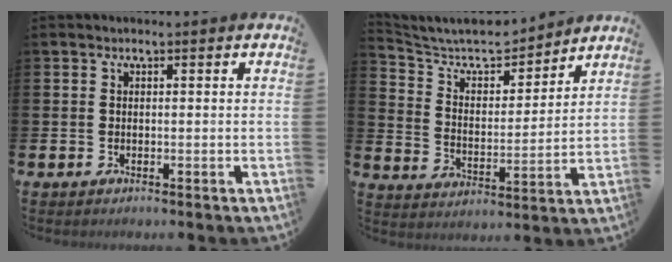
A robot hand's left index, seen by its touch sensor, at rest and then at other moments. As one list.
[{"total": 7.8, "force": [7.1, 2.3, 2.3], "torque": [-0.072, -0.055, 0.118]}]